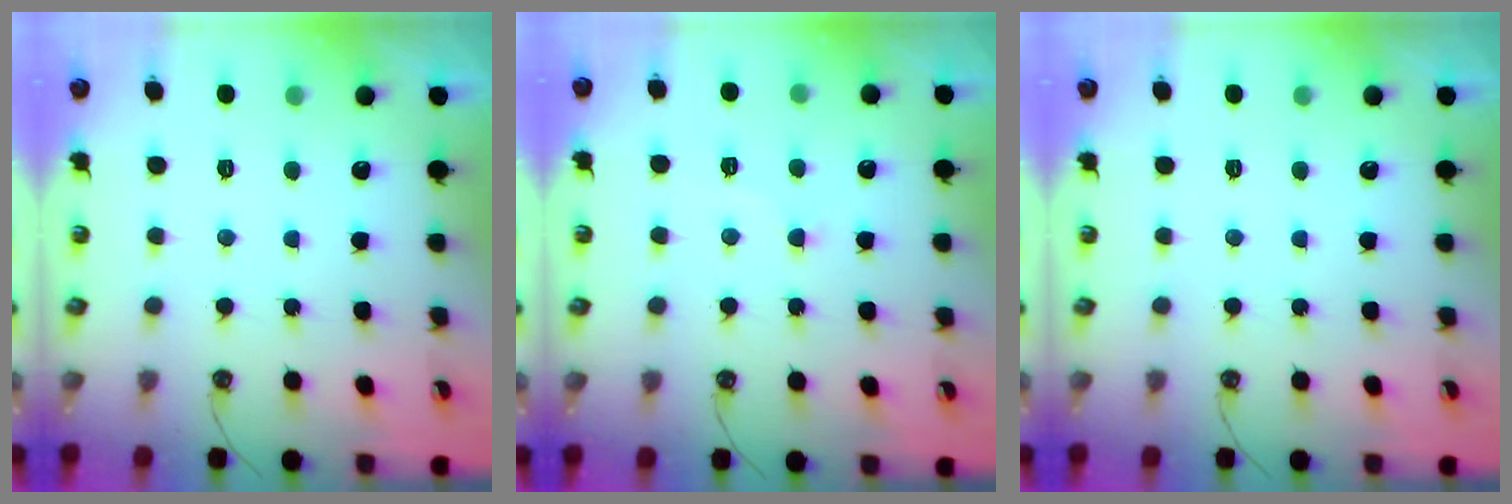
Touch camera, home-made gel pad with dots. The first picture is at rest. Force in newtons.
{"total": 3.9, "press": 3.9, "slide": 0.4}
{"total": 0.0}